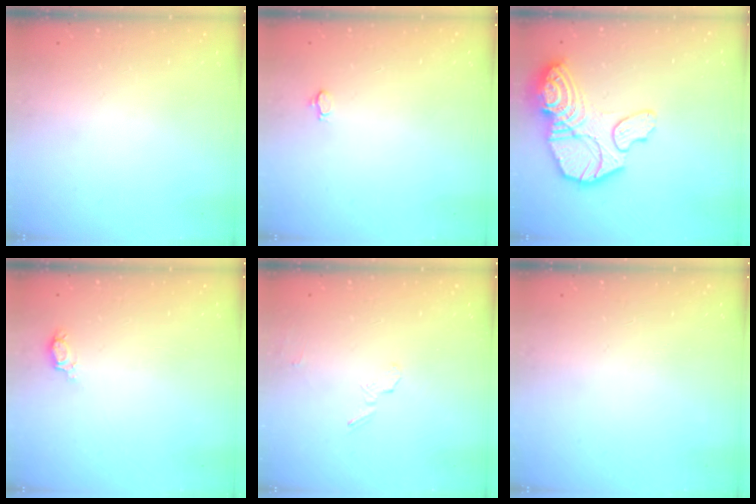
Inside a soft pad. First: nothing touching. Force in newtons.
{"total": 2.8, "press": 2.8, "slide": 0.3}
{"total": 19.7, "press": 19.7, "slide": 1.8}
{"total": 5.2, "press": 4.9, "slide": 1.7}
{"total": 5.3, "press": 5.1, "slide": 1.7}
{"total": 0.0}